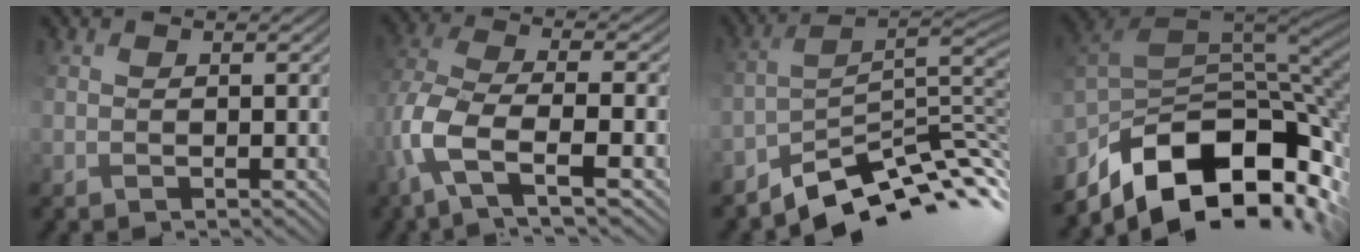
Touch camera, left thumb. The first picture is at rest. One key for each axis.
{"total": 9.8, "fx": -3.2, "fy": 4.7, "fz": 8.0, "tx": -0.203, "ty": -0.016, "tz": -0.054}
{"total": 8.2, "fx": -5.8, "fy": 2.2, "fz": 5.4, "tx": -0.094, "ty": 0.004, "tz": -0.095}
{"total": 14.8, "fx": -7.7, "fy": 8.1, "fz": 9.8, "tx": -0.214, "ty": -0.010, "tz": -0.130}